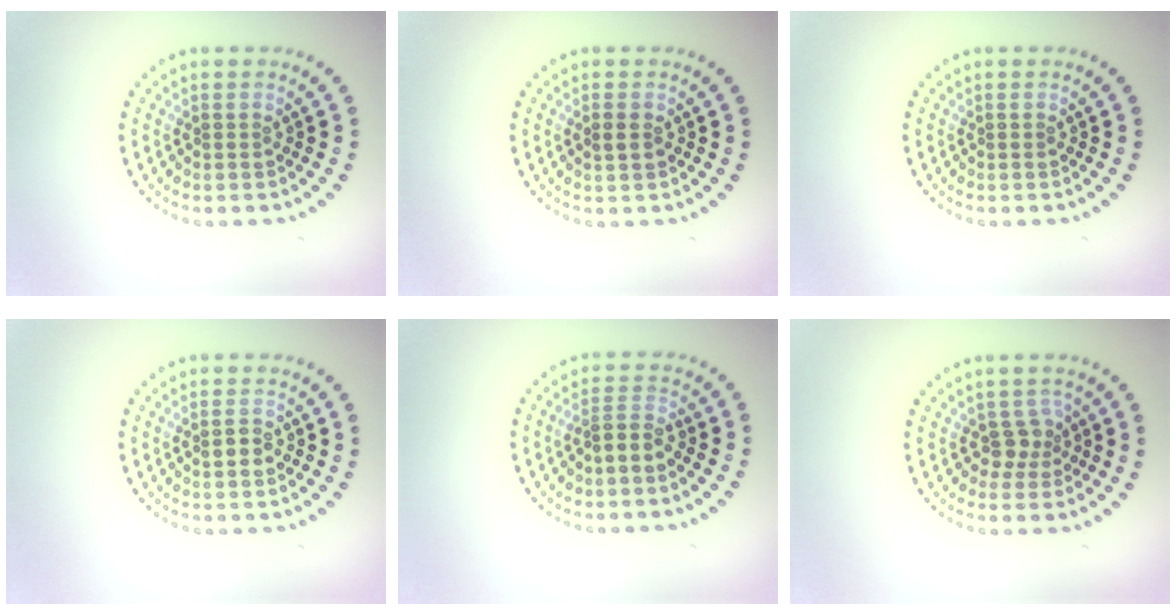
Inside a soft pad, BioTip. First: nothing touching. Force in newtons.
{"total": 1.2, "press": 1.2, "slide": 0.1}
{"total": 0.0}
{"total": 1.2, "press": 1.2, "slide": 0.1}
{"total": 1.7, "press": 1.4, "slide": 1.0}
{"total": 1.8, "press": 1.4, "slide": 1.1}